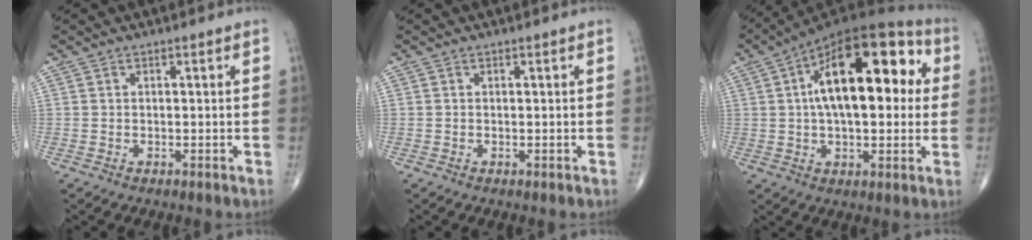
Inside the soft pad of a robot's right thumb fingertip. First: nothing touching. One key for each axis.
{"total": 0.0}
{"total": 22.9, "fx": 4.4, "fy": 10.9, "fz": 19.7, "tx": -0.290, "ty": 0.027, "tz": 0.056}